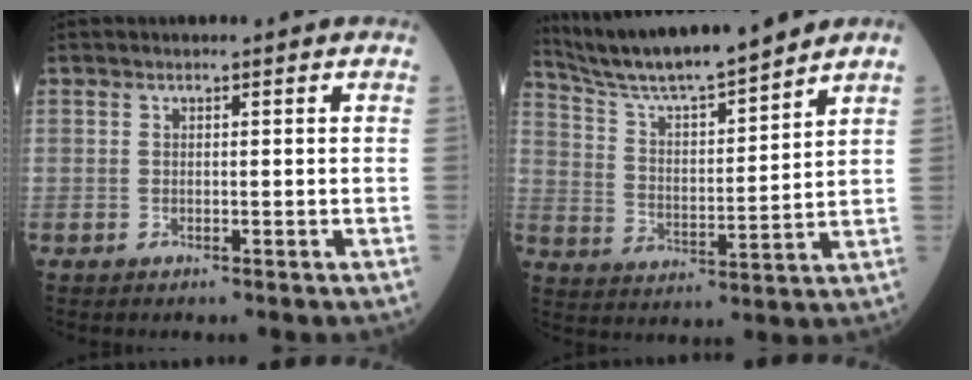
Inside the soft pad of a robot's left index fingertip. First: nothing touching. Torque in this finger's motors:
{"motor_torque": [0.01, -0.48, 0.57, 0.18]}